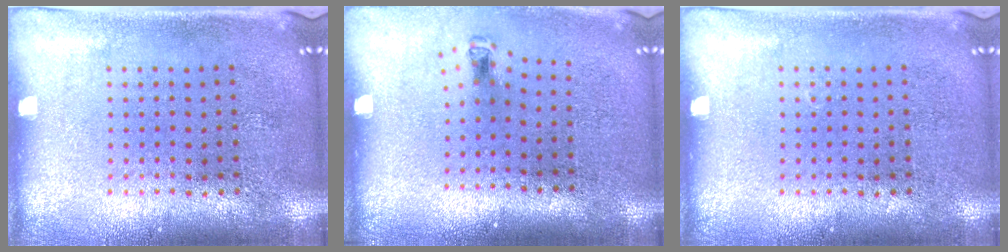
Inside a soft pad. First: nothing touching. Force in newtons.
{"total": 0.6, "press": 0.3, "slide": 0.5}
{"total": 0.0}